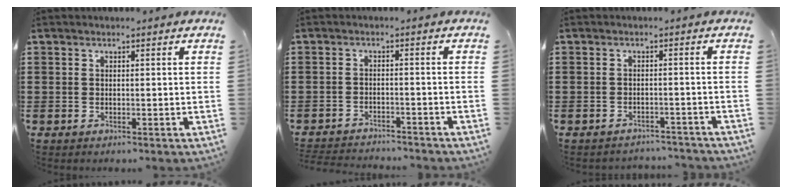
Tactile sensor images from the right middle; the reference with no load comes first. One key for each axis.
{"total": 2.7, "fx": -2.7, "fy": 0.2, "fz": -0.1, "tx": -0.005, "ty": -0.002, "tz": -0.058}
{"total": 1.9, "fx": -1.9, "fy": 0.2, "fz": 0.0, "tx": -0.007, "ty": 0.001, "tz": -0.042}